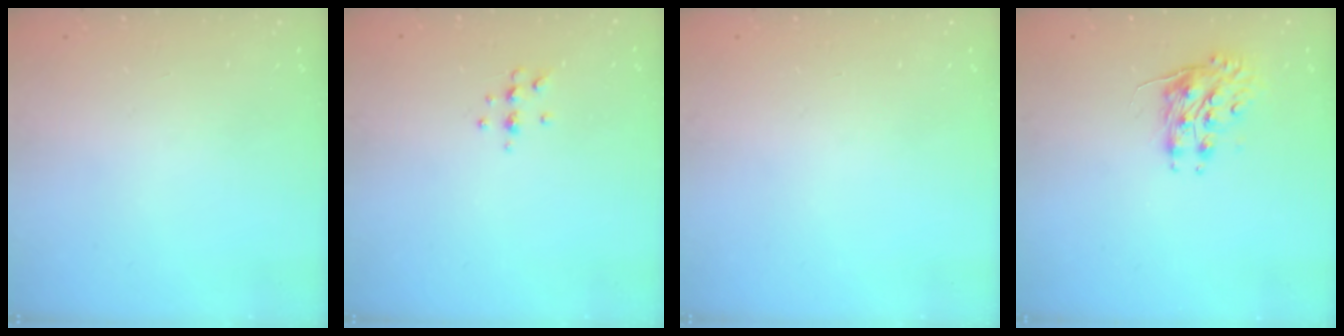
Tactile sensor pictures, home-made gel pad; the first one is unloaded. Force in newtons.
{"total": 5.6, "press": 5.4, "slide": 1.5}
{"total": 0.0}
{"total": 8.4, "press": 8.4, "slide": 0.3}